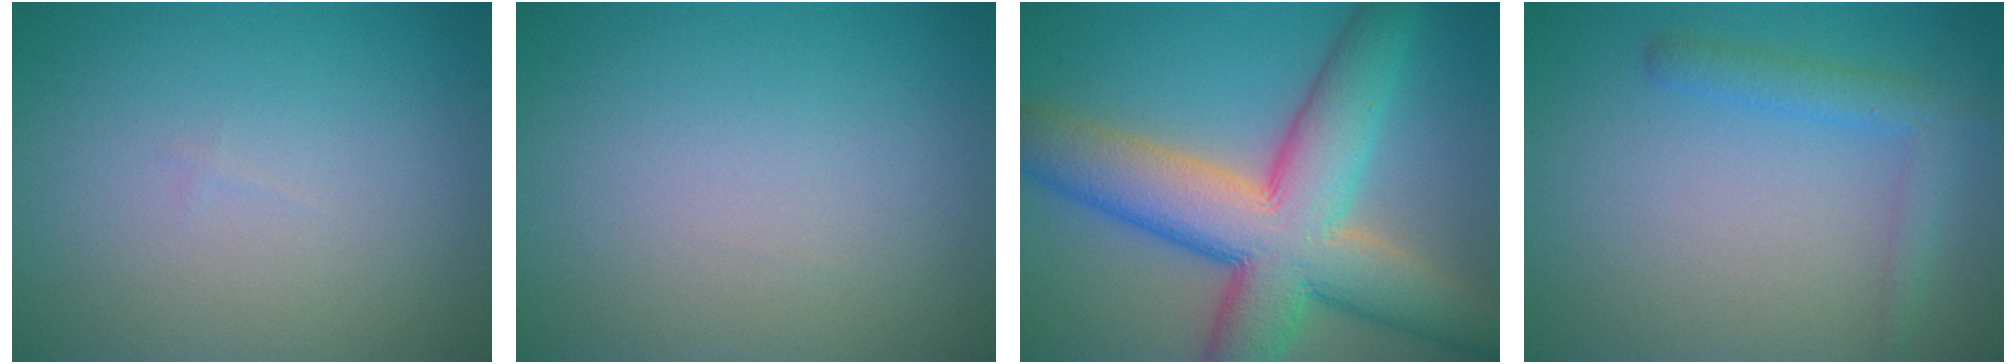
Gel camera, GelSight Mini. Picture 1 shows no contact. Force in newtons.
{"total": 0.0}
{"total": 12.3, "press": 12.3, "slide": 0.6}
{"total": 2.6, "press": 2.6, "slide": 0.1}